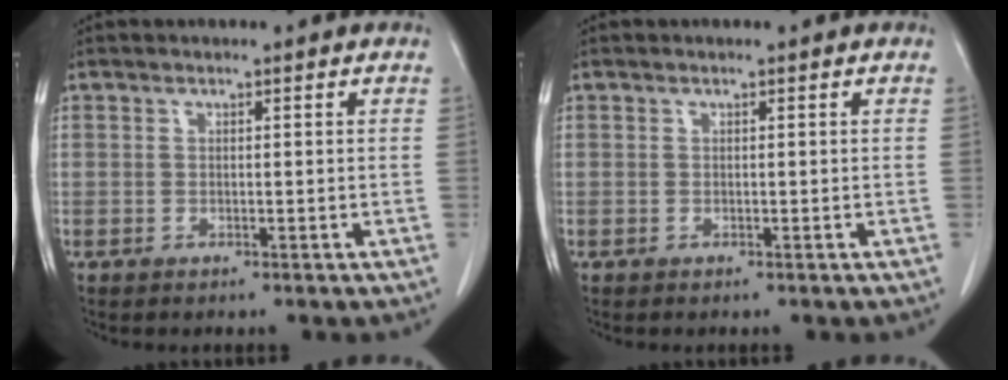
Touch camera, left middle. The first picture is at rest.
{"total": 0.0}